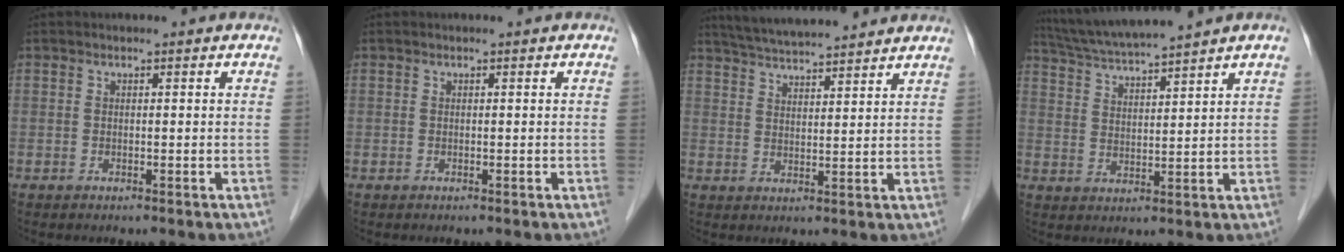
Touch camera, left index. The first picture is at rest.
{"total": 0.0}
{"total": 12.4, "force": [11.4, 0.6, 4.9], "torque": [-0.088, 0.029, 0.169]}
{"total": 9.9, "force": [8.9, -1.4, 4.0], "torque": [-0.074, 0.016, 0.157]}